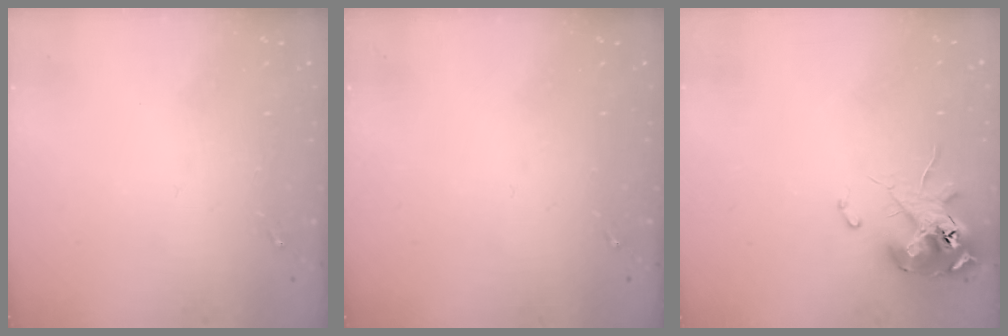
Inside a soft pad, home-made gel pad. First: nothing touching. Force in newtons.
{"total": 0.0}
{"total": 11.9, "press": 11.8, "slide": 1.2}